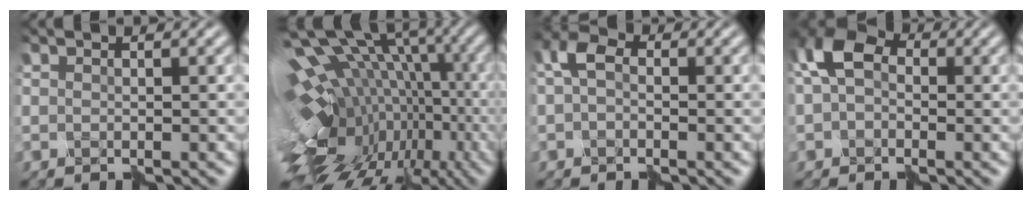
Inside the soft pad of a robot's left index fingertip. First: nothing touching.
{"total": 15.3, "force": [-2.8, 9.8, 11.4], "torque": [-0.185, 0.024, -0.006]}
{"total": 1.7, "force": [-0.2, 1.1, 1.3], "torque": [-0.031, 0.015, -0.008]}
{"total": 3.9, "force": [0.3, 2.7, 2.8], "torque": [-0.060, 0.025, -0.003]}